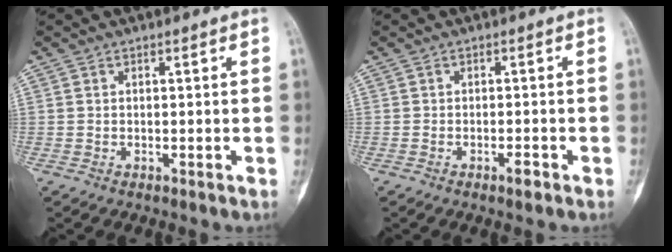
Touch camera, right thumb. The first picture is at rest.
{"total": 1.7, "force": [-1.1, 0.5, 1.3], "torque": [-0.023, 0.003, -0.018]}